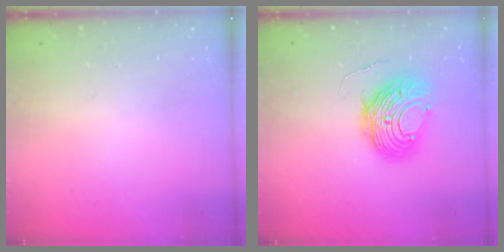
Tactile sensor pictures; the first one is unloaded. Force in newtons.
{"total": 11.6, "press": 11.5, "slide": 1.2}